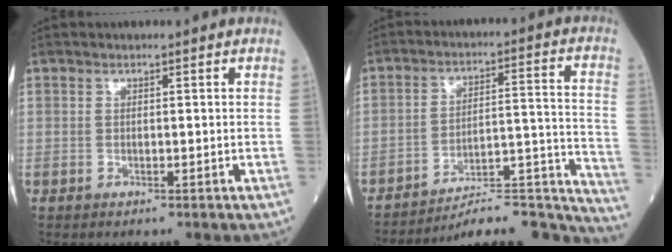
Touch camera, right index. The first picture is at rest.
{"total": 20.2, "force": [-19.7, 1.1, 4.5], "torque": [0.002, 0.048, -0.269]}